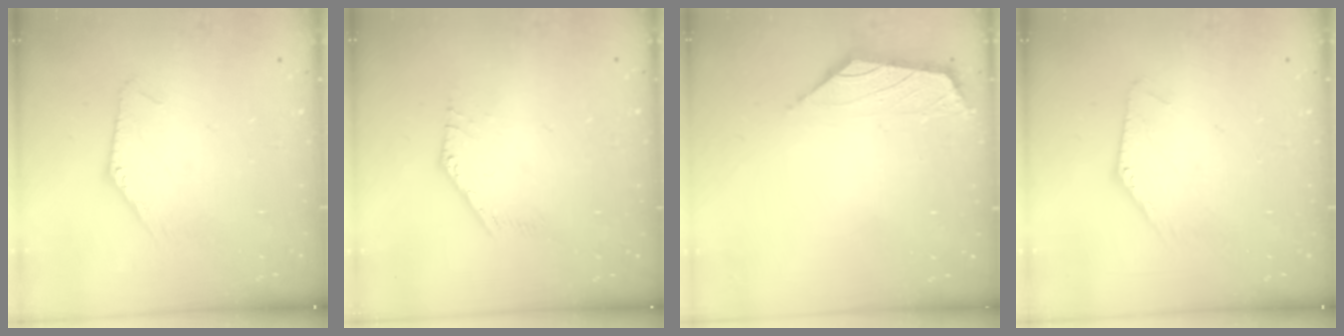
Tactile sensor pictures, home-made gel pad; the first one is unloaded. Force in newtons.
{"total": 0.8, "press": 0.7, "slide": 0.4}
{"total": 1.4, "press": 1.3, "slide": 0.6}
{"total": 0.0}